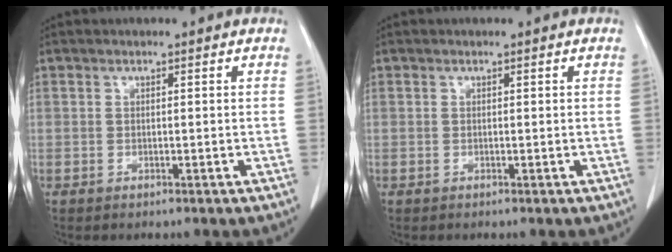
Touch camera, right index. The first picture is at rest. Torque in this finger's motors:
{"motor_torque": [-0.06, 0.03, -0.02, -0.01]}